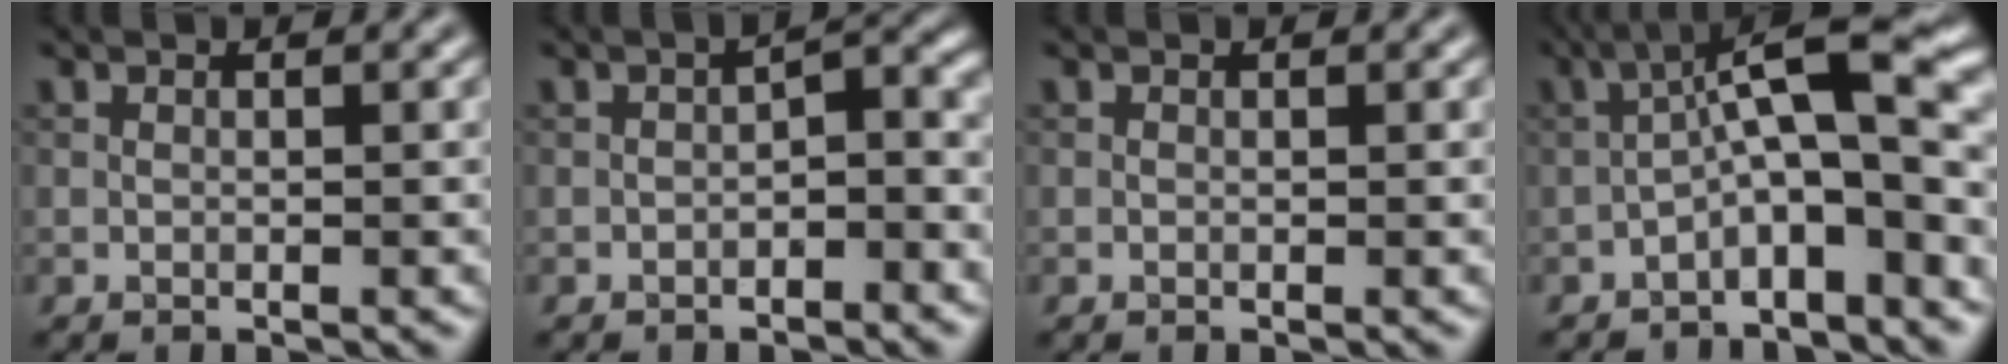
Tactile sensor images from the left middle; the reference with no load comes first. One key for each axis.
{"total": 2.8, "fx": -1.2, "fy": 1.2, "fz": 2.2, "tx": -0.032, "ty": 0.011, "tz": -0.024}
{"total": 0.0}
{"total": 8.6, "fx": -2.3, "fy": 2.3, "fz": 8.0, "tx": -0.120, "ty": 0.033, "tz": -0.049}